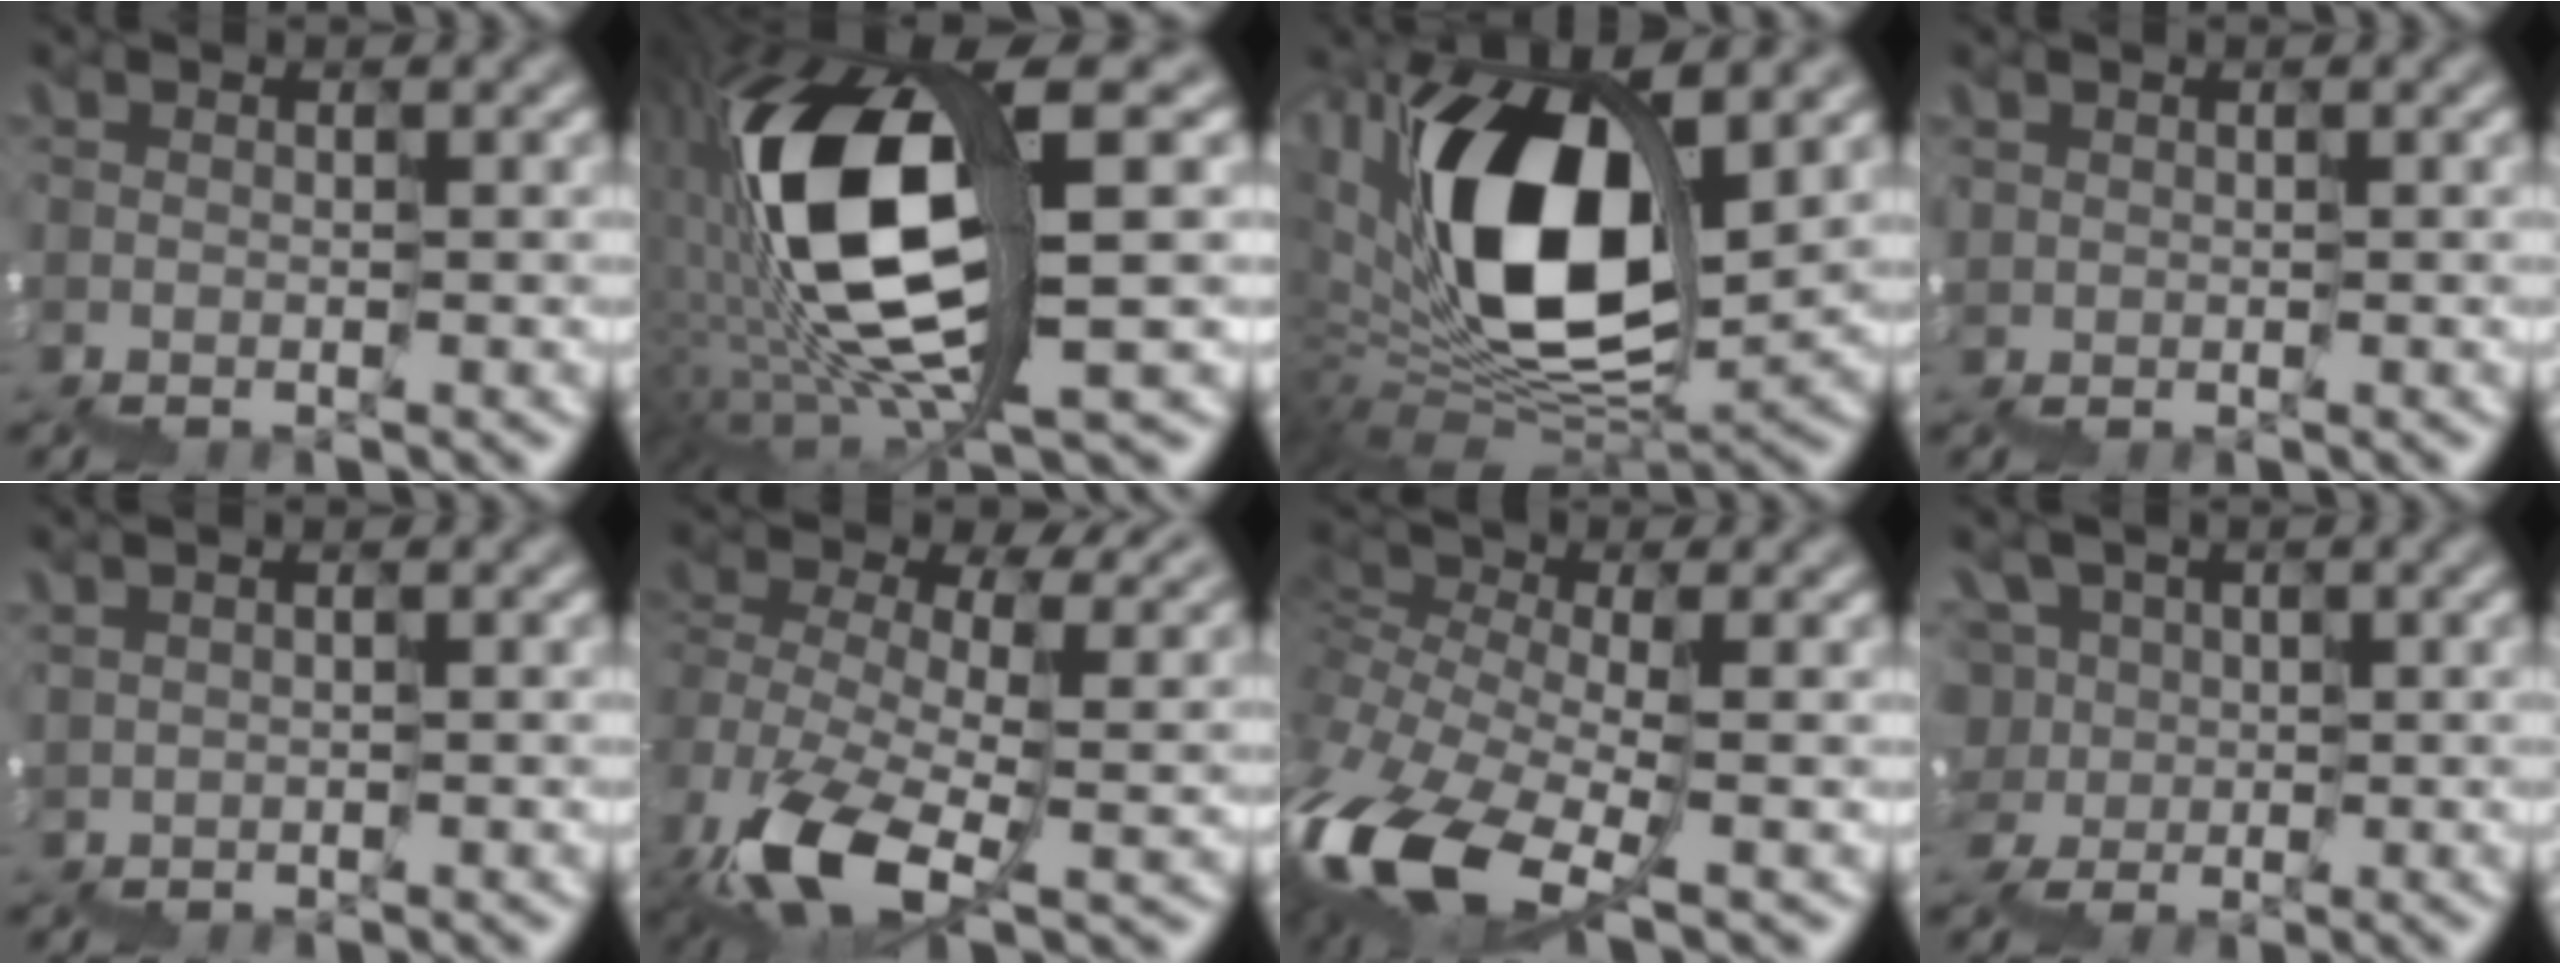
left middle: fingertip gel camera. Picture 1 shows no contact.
{"total": 12.3, "force": [1.6, 3.1, 11.8], "torque": [-0.243, 0.019, 0.030]}
{"total": 11.9, "force": [3.9, 4.7, 10.2], "torque": [-0.185, 0.012, 0.074]}
{"total": 2.4, "force": [0.0, 2.0, 1.4], "torque": [-0.025, 0.003, 0.006]}
{"total": 0.6, "force": [0.2, 0.1, 0.6], "torque": [-0.007, -0.003, 0.004]}
{"total": 10.4, "force": [1.8, 7.0, 7.5], "torque": [-0.194, -0.009, 0.050]}
{"total": 9.6, "force": [-3.5, 4.3, 7.8], "torque": [-0.195, -0.020, -0.069]}
{"total": 5.5, "force": [0.9, 5.1, 1.9], "torque": [-0.047, 0.030, -0.012]}